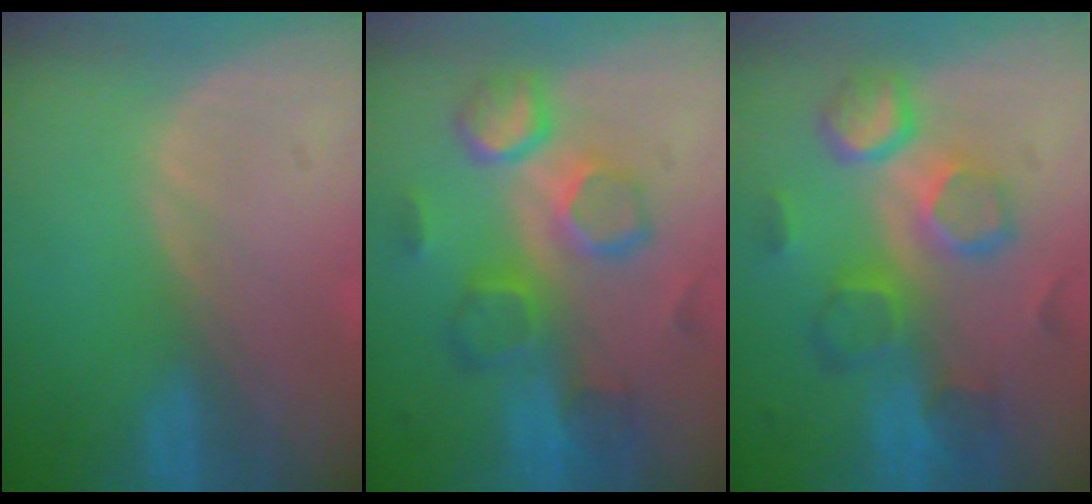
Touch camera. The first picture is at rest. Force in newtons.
{"total": 10.4, "press": 9.3, "slide": 4.8}
{"total": 10.4, "press": 9.3, "slide": 4.6}